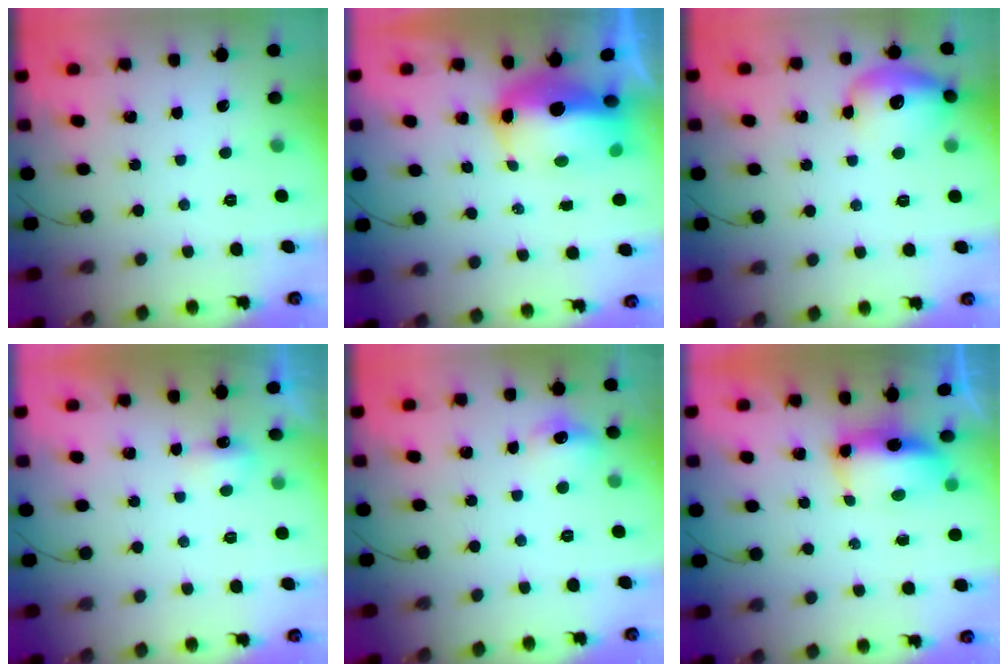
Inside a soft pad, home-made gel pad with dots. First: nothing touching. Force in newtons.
{"total": 11.7, "press": 11.5, "slide": 2.4}
{"total": 15.6, "press": 13.8, "slide": 7.4}
{"total": 3.5, "press": 3.4, "slide": 0.7}
{"total": 7.7, "press": 7.6, "slide": 1.6}
{"total": 10.7, "press": 8.8, "slide": 6.1}